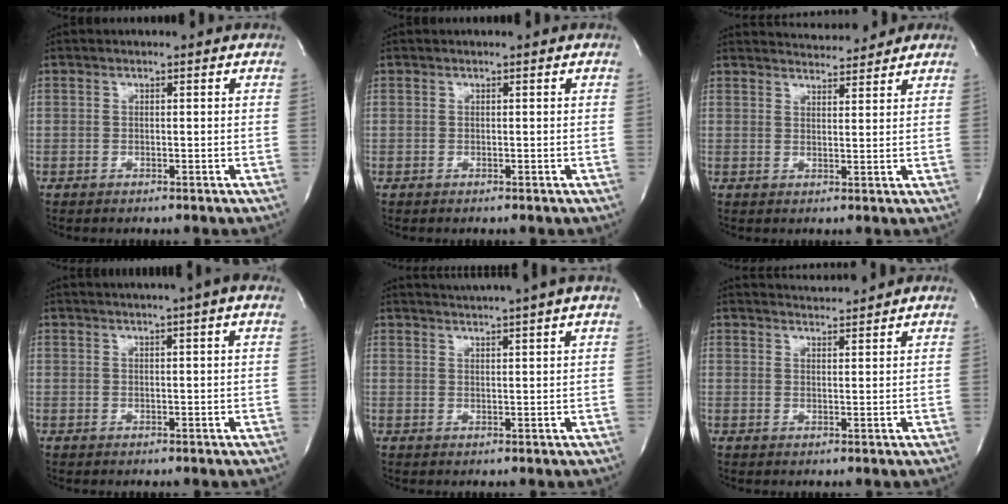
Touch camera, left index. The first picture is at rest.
{"total": 0.0}
{"total": 6.6, "force": [6.4, 0.7, 1.5], "torque": [-0.028, 0.008, 0.085]}
{"total": 6.0, "force": [4.4, -0.7, 4.0], "torque": [-0.062, 0.021, 0.053]}
{"total": 7.4, "force": [6.6, -1.8, 2.9], "torque": [-0.043, 0.007, 0.085]}
{"total": 4.6, "force": [4.5, -0.7, 0.6], "torque": [-0.016, 0.006, 0.066]}